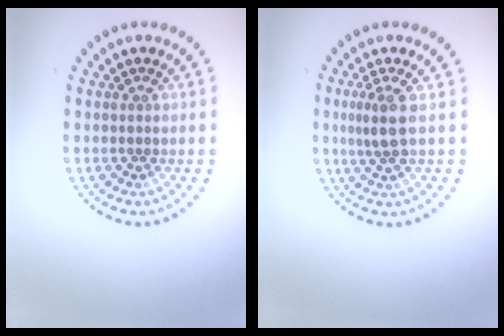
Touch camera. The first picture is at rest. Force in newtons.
{"total": 2.2, "press": 1.8, "slide": 1.2}